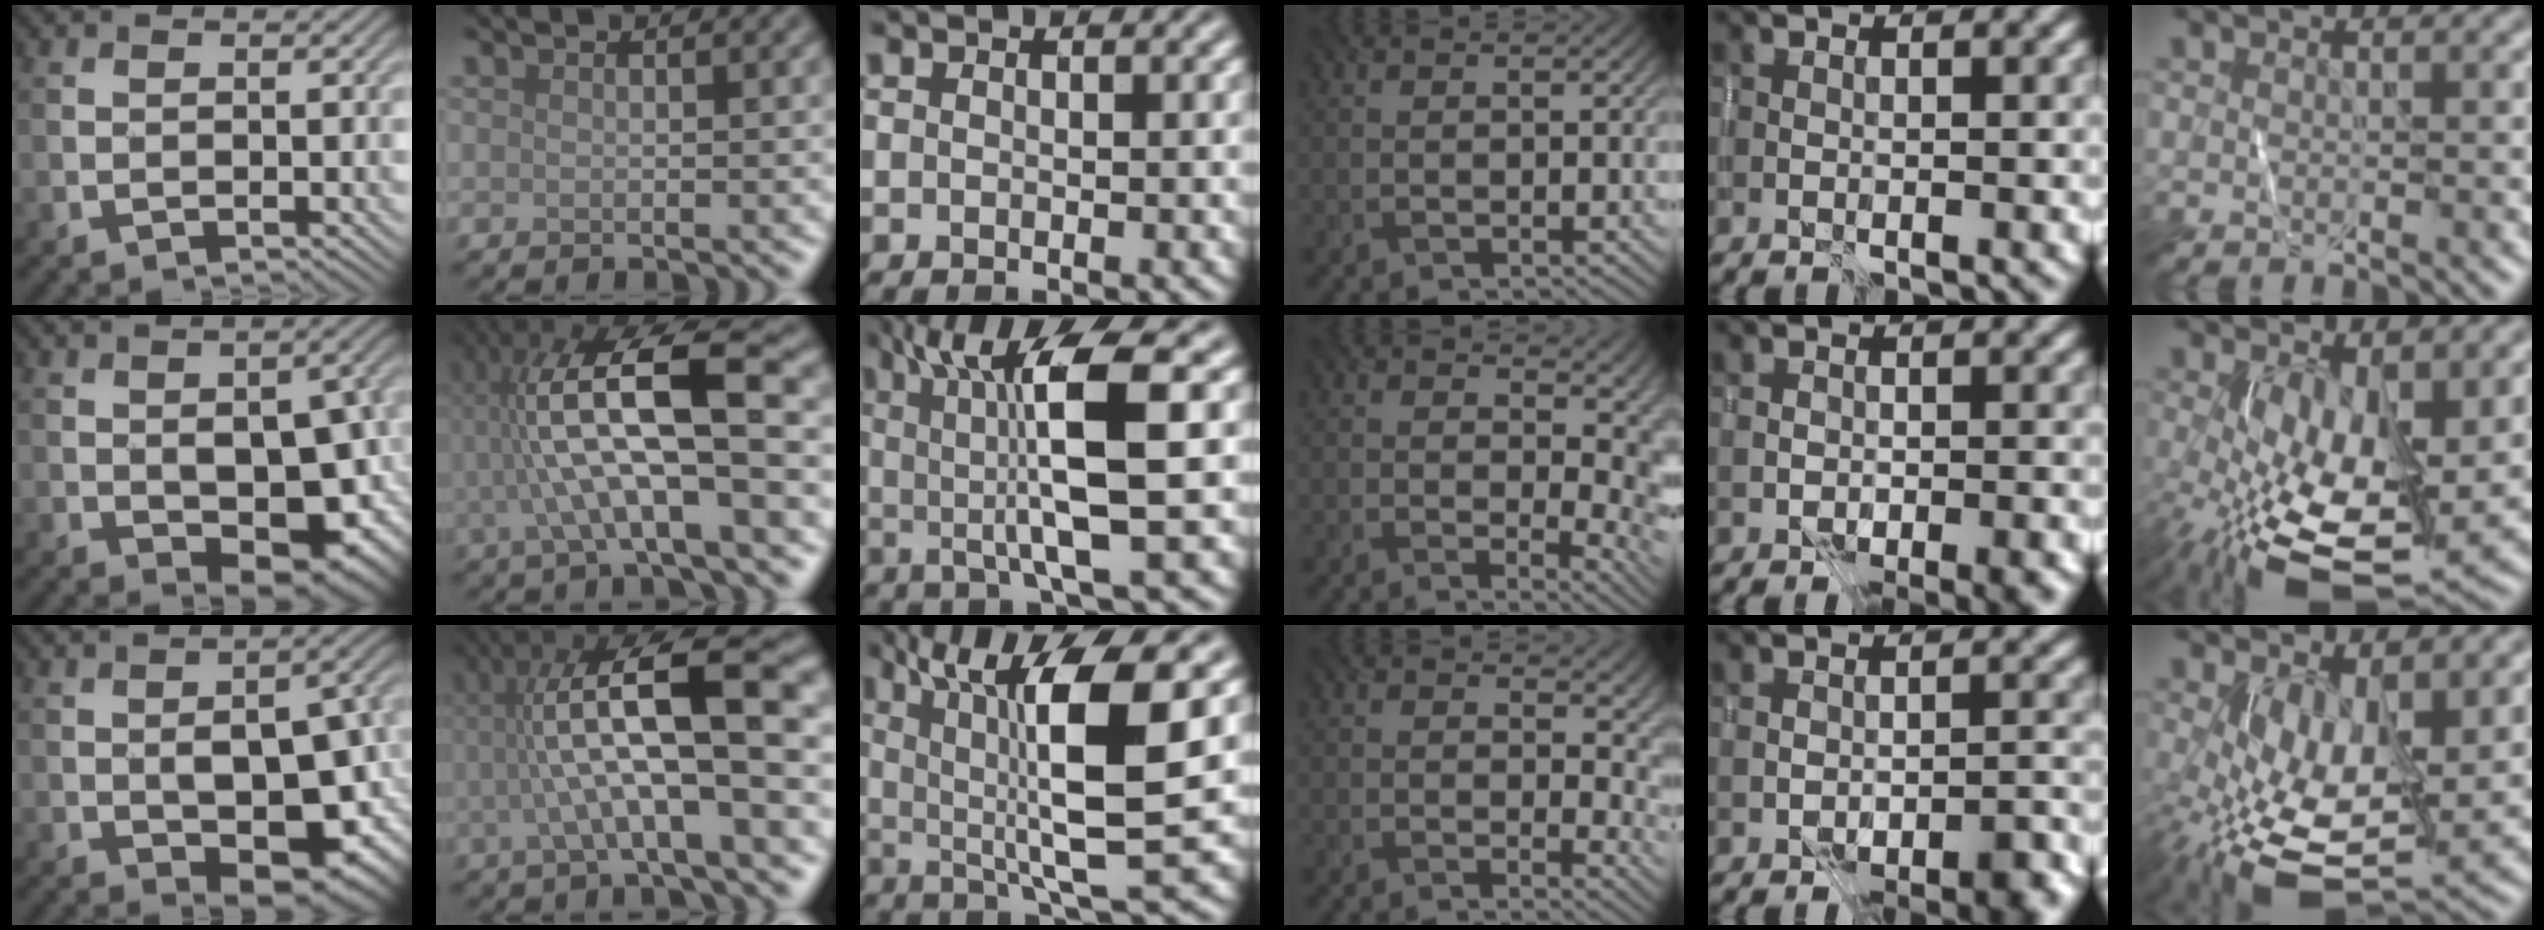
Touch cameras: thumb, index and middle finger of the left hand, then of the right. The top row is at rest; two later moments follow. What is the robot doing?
{"motion": "wrap", "object": "ribbon"}